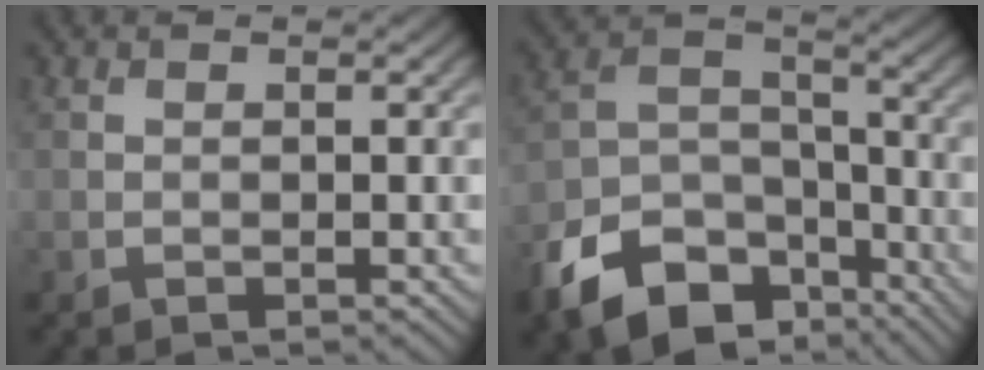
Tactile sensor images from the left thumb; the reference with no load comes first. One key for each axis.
{"total": 13.0, "fx": -8.2, "fy": 7.7, "fz": 6.6, "tx": -0.147, "ty": -0.028, "tz": -0.152}